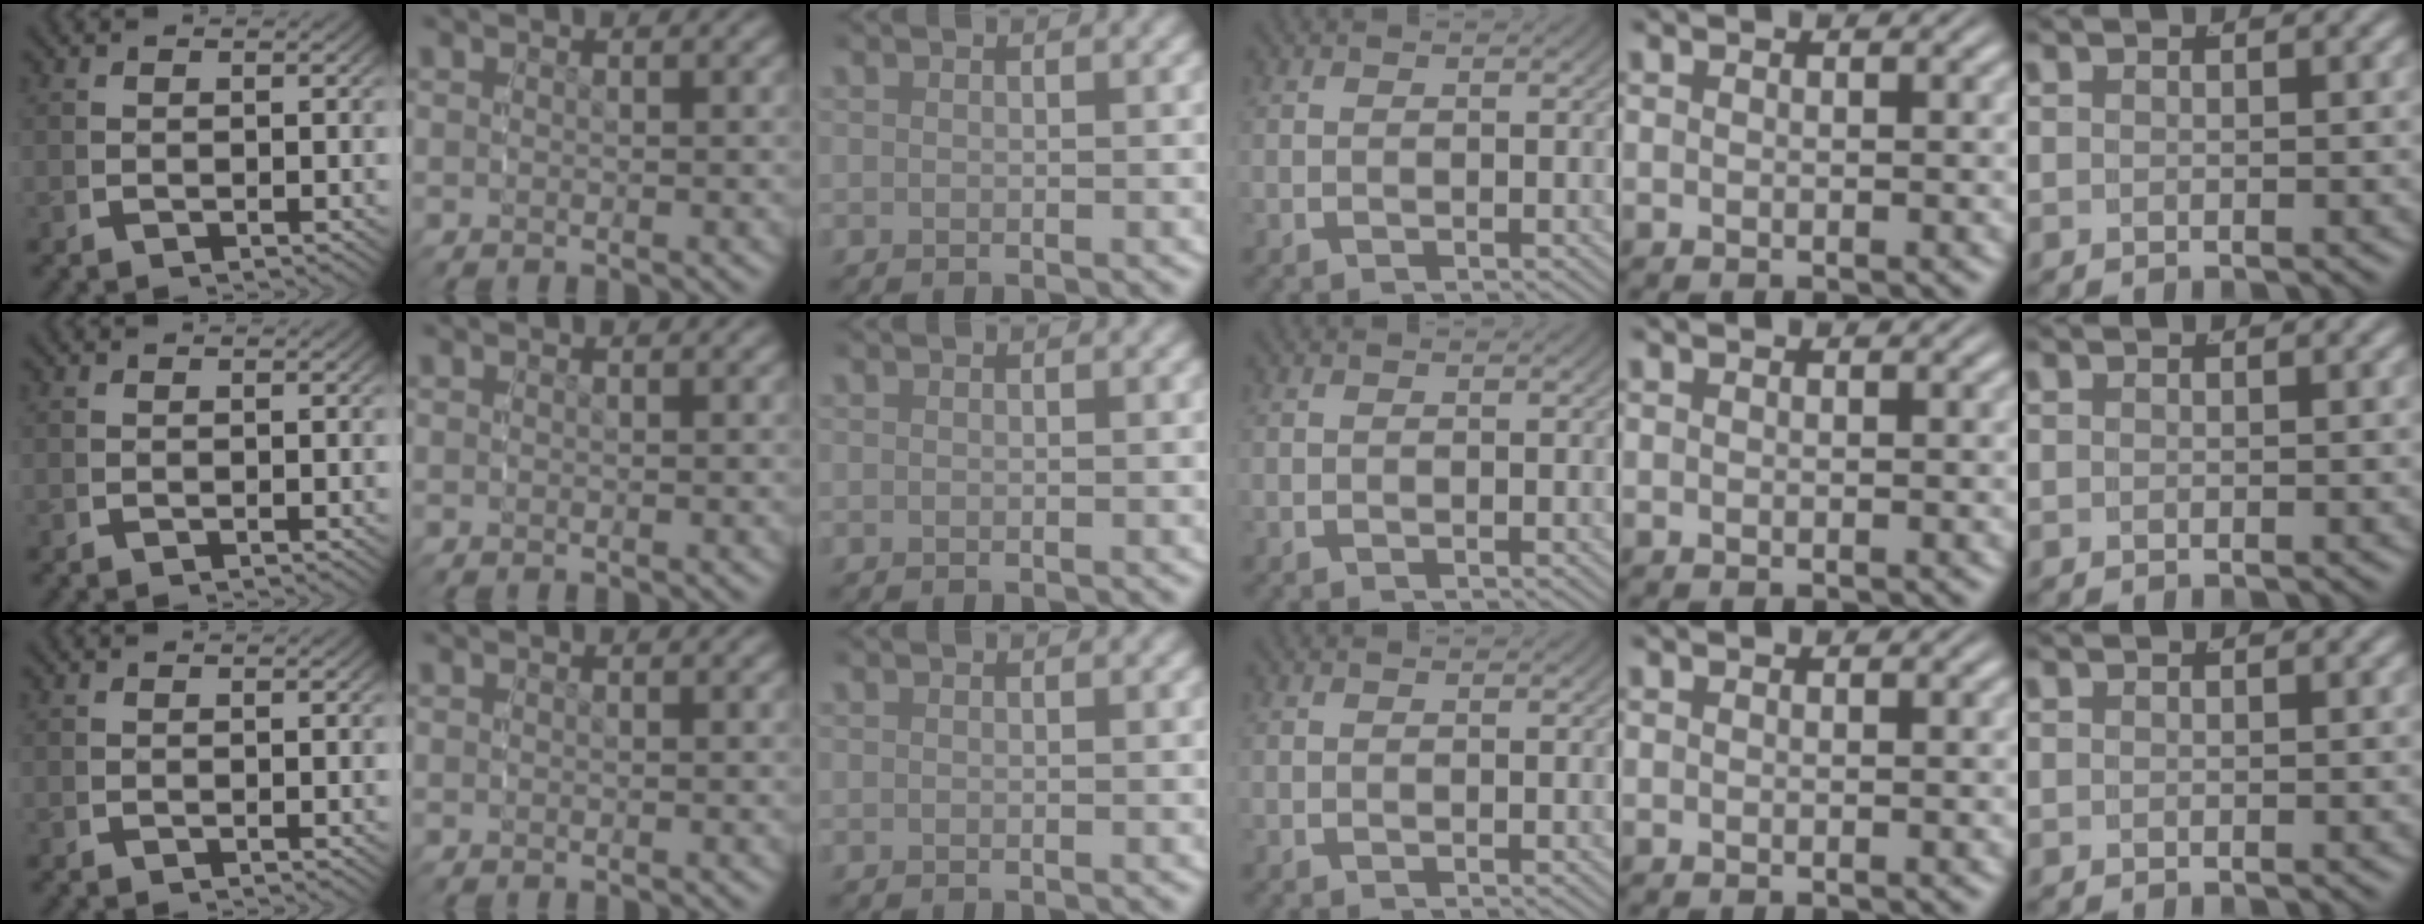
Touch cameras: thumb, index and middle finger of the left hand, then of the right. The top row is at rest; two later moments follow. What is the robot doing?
{"motion": "reach", "object": "backpack"}